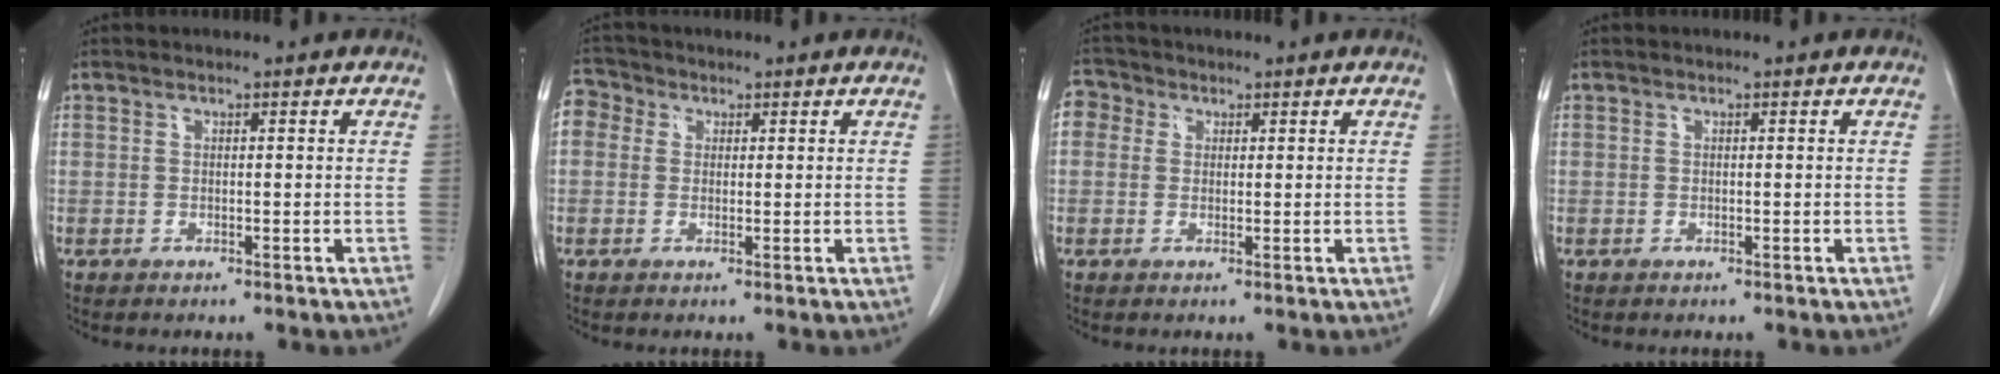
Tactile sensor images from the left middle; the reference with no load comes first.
{"total": 4.3, "force": [1.4, 3.8, 1.6], "torque": [-0.037, 0.020, 0.023]}
{"total": 3.3, "force": [1.0, 3.0, 1.0], "torque": [-0.018, 0.014, 0.015]}
{"total": 0.0}